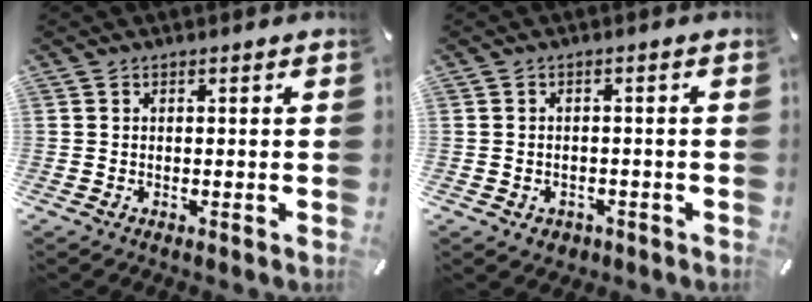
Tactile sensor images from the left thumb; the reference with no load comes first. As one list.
[{"total": 2.5, "force": [-1.1, 2.1, 0.9], "torque": [-0.022, 0.003, -0.024]}]